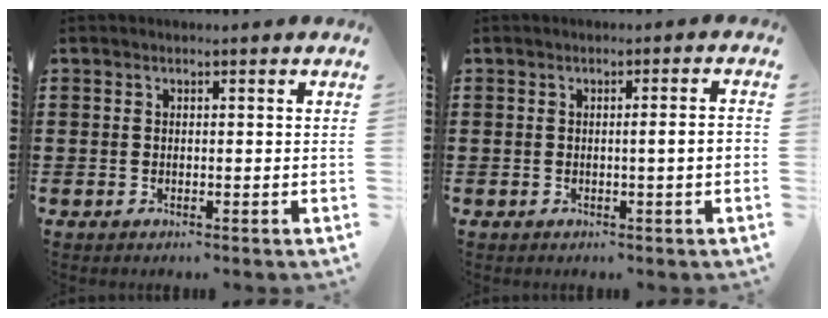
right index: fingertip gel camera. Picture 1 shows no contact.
{"total": 2.6, "force": [-0.2, 0.0, 2.6], "torque": [-0.043, -0.002, -0.006]}